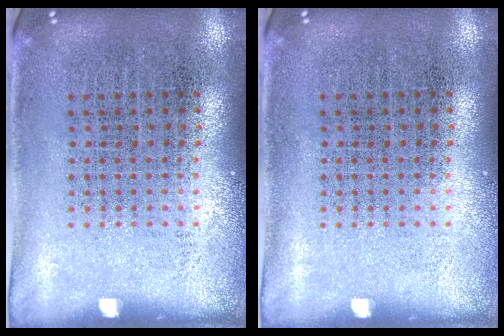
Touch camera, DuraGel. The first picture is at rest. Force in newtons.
{"total": 0.0}